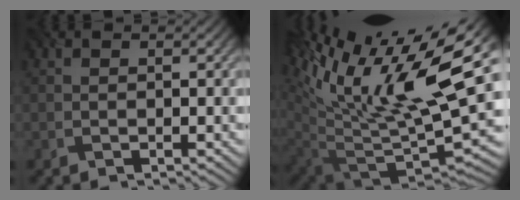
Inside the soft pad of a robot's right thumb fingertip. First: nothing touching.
{"total": 17.3, "force": [7.5, 7.2, 13.9], "torque": [-0.263, 0.009, 0.134]}